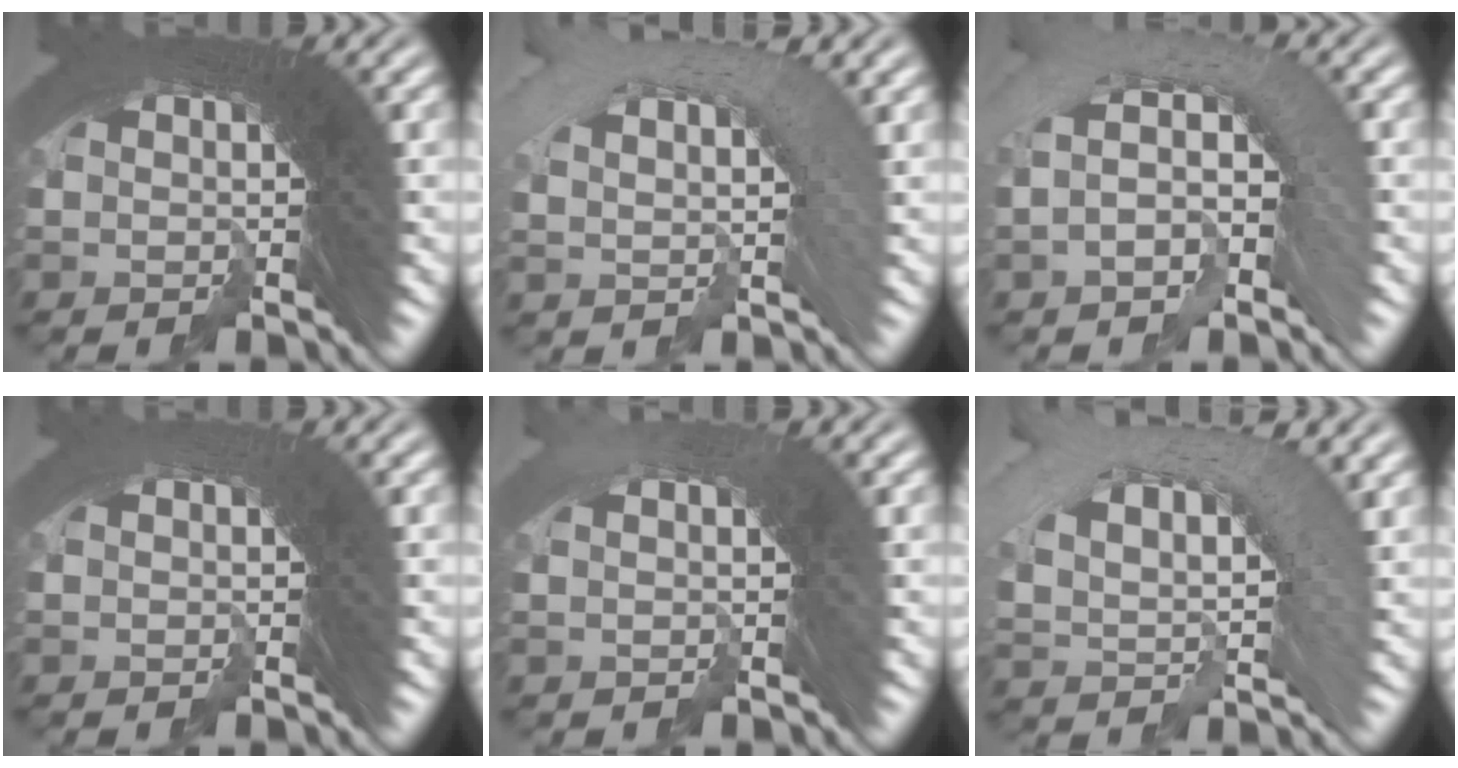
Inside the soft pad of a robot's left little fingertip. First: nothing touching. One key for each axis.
{"total": 3.1, "fx": -1.8, "fy": 2.5, "fz": 0.5, "tx": -0.012, "ty": 0.003, "tz": -0.032}
{"total": 4.2, "fx": -3.5, "fy": 2.3, "fz": -0.4, "tx": 0.007, "ty": 0.015, "tz": -0.071}
{"total": 1.7, "fx": -0.8, "fy": -0.7, "fz": -1.3, "tx": 0.015, "ty": -0.008, "tz": -0.009}
{"total": 3.8, "fx": -2.5, "fy": -0.9, "fz": -2.7, "tx": 0.032, "ty": -0.010, "tz": -0.033}
{"total": 6.0, "fx": -1.2, "fy": 5.1, "fz": 2.8, "tx": -0.048, "ty": 0.010, "tz": -0.031}